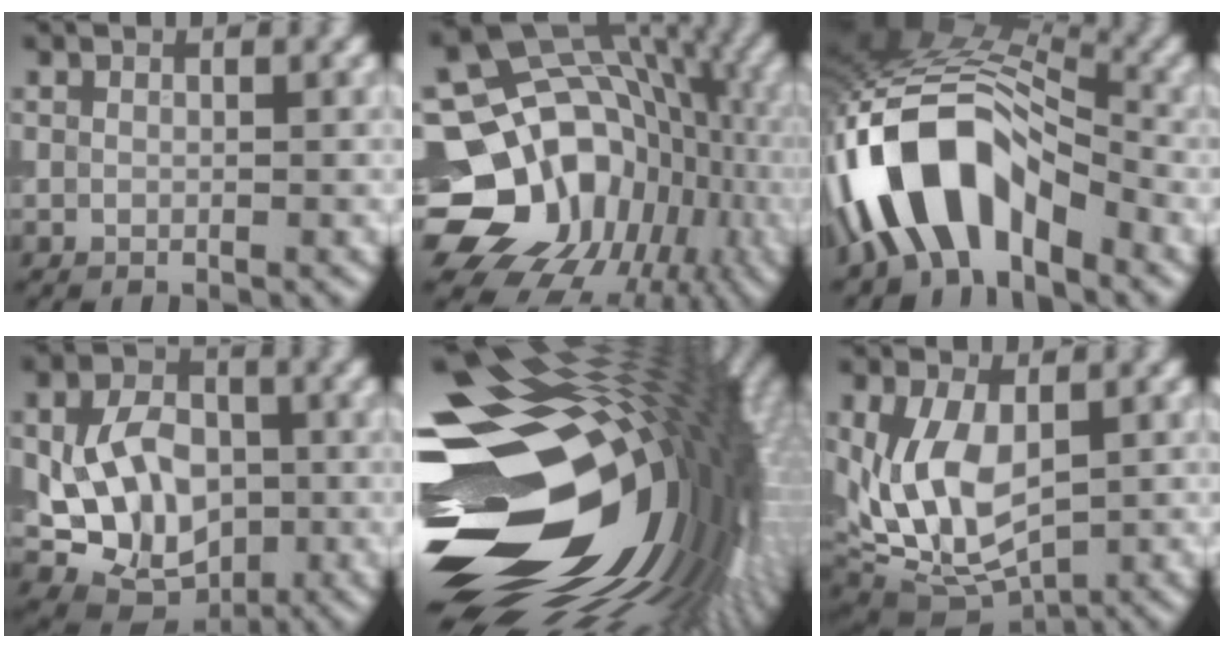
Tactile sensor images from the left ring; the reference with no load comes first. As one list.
[{"total": 18.9, "force": [-4.8, 15.8, 9.2], "torque": [-0.141, -0.003, -0.079]}, {"total": 10.9, "force": [-5.2, 5.5, 7.8], "torque": [-0.148, 0.014, -0.102]}, {"total": 8.7, "force": [-0.4, 6.6, 5.6], "torque": [-0.108, -0.010, 0.000]}, {"total": 22.1, "force": [-2.1, 12.9, 17.8], "torque": [-0.306, -0.027, -0.046]}, {"total": 8.6, "force": [0.5, 5.1, 6.9], "torque": [-0.157, -0.010, 0.014]}]